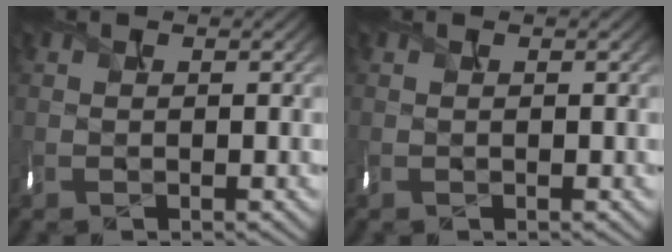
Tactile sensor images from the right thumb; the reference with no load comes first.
{"total": 0.0}